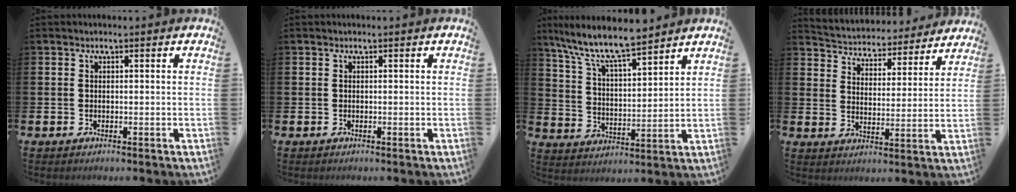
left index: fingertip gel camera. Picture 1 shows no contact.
{"total": 0.0}
{"total": 9.3, "force": [8.5, 1.1, 3.6], "torque": [-0.109, -0.049, 0.150]}
{"total": 4.7, "force": [4.5, 1.3, 0.2], "torque": [-0.027, -0.044, 0.072]}